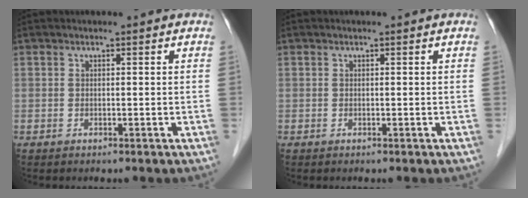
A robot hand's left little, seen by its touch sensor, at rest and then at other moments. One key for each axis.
{"total": 0.0}